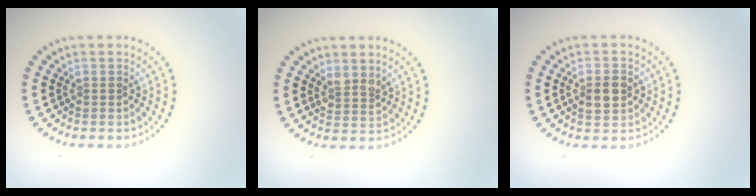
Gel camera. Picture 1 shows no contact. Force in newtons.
{"total": 1.8, "press": 1.6, "slide": 0.9}
{"total": 2.8, "press": 2.8, "slide": 0.1}